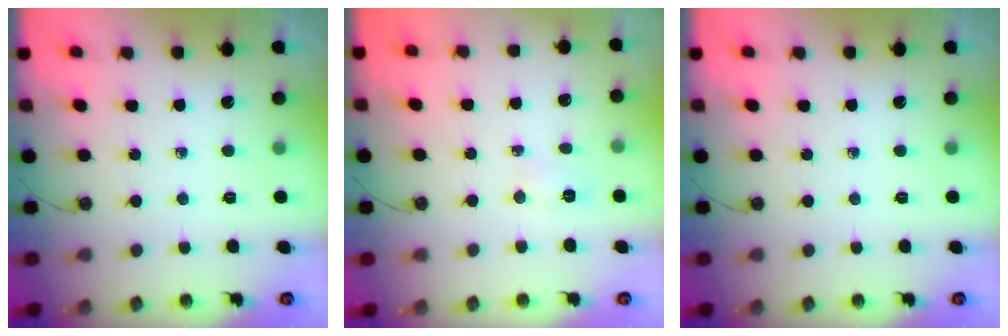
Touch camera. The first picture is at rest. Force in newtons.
{"total": 3.5, "press": 3.4, "slide": 0.4}
{"total": 0.0}